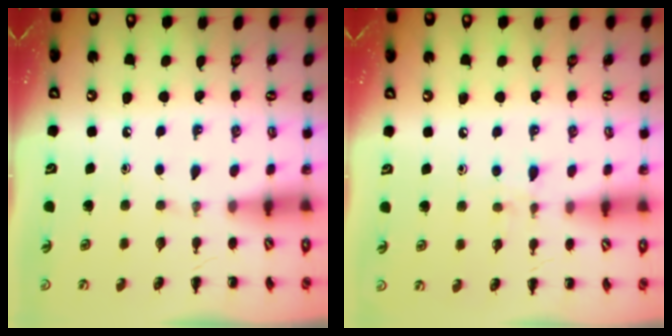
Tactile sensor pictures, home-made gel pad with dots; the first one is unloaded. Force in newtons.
{"total": 4.4, "press": 4.1, "slide": 1.6}